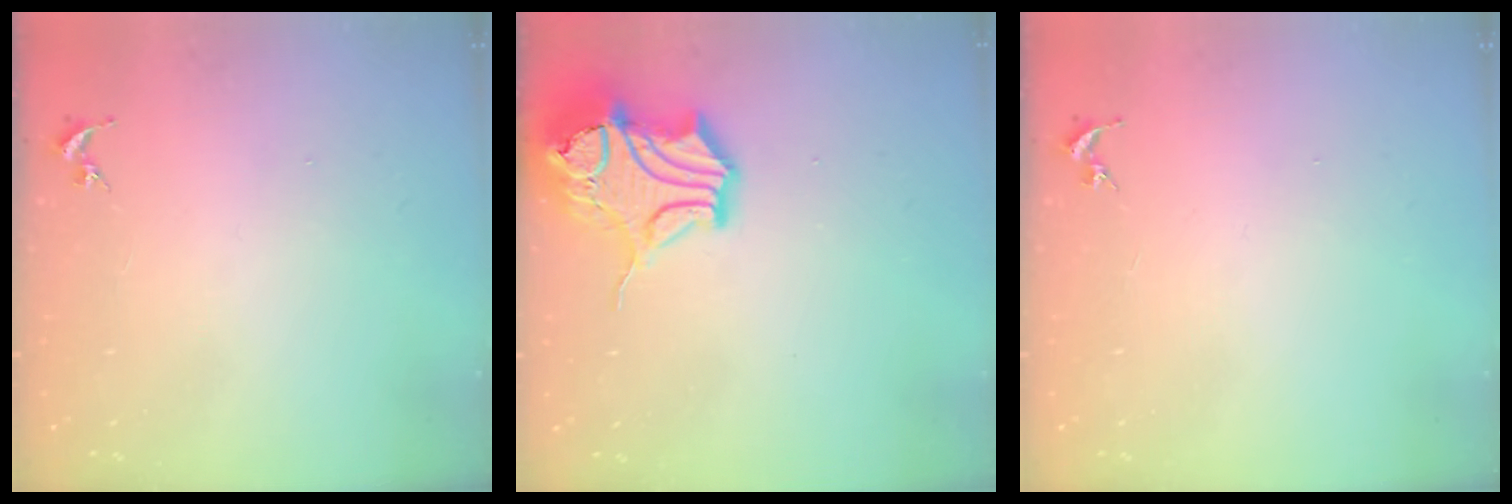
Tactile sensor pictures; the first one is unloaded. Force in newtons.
{"total": 19.8, "press": 19.6, "slide": 2.6}
{"total": 0.0}